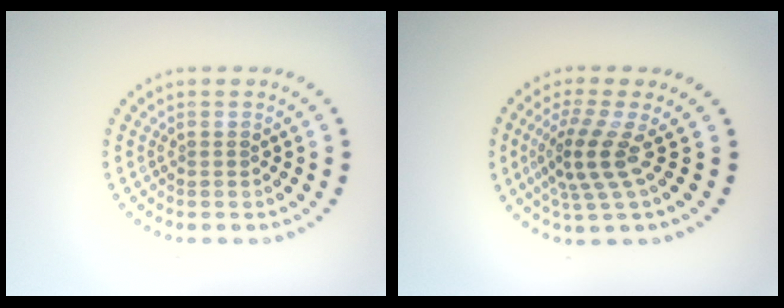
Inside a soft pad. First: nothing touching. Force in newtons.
{"total": 3.8, "press": 2.7, "slide": 2.7}